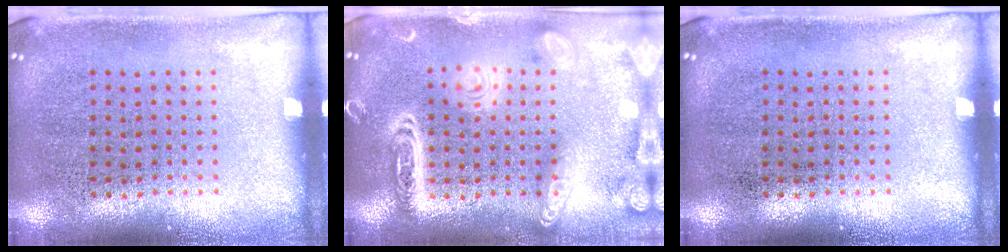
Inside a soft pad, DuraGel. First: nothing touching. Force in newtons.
{"total": 4.1, "press": 4.1, "slide": 0.4}
{"total": 0.0}